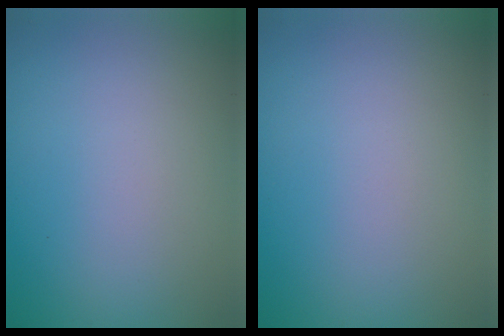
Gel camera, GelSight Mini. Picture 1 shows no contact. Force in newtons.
{"total": 0.0}